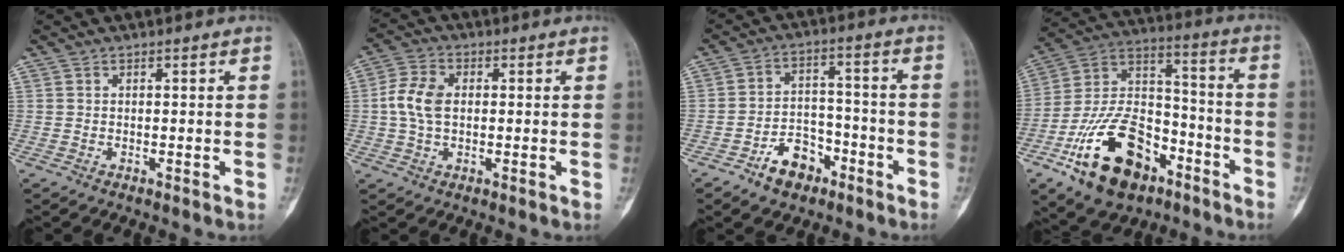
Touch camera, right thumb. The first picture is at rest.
{"total": 7.0, "force": [0.3, 4.6, 5.3], "torque": [-0.114, 0.015, 0.003]}
{"total": 8.3, "force": [-5.2, 5.2, 4.0], "torque": [-0.042, 0.047, -0.085]}
{"total": 21.5, "force": [-11.0, 12.2, 13.8], "torque": [-0.231, 0.080, -0.189]}